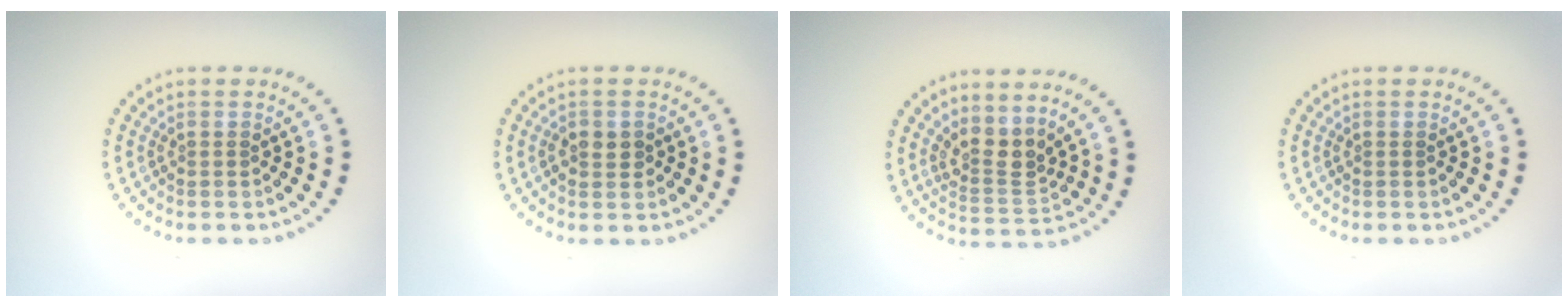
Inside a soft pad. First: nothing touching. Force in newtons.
{"total": 1.8, "press": 1.8, "slide": 0.3}
{"total": 3.0, "press": 2.3, "slide": 1.8}
{"total": 0.0}